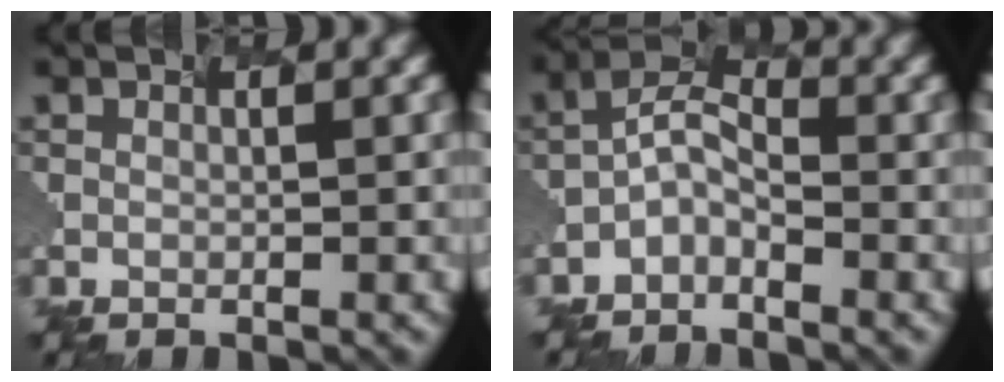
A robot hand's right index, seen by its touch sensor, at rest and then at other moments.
{"total": 2.8, "force": [-2.6, 0.7, 0.9], "torque": [-0.025, 0.012, -0.050]}